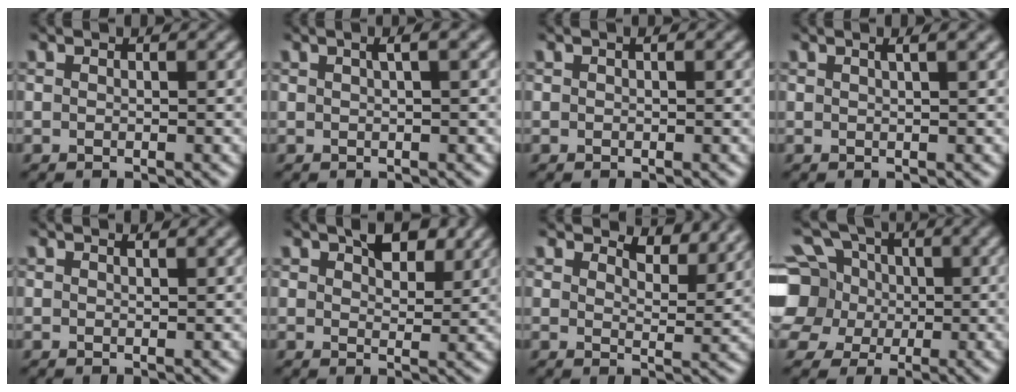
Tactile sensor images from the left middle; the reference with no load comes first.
{"total": 1.8, "force": [0.8, 0.3, 1.6], "torque": [-0.022, 0.007, 0.010]}
{"total": 0.0}
{"total": 1.9, "force": [1.0, 0.4, 1.5], "torque": [-0.017, 0.003, 0.006]}
{"total": 0.7, "force": [0.6, -0.1, 0.4], "torque": [-0.008, 0.001, 0.011]}
{"total": 4.1, "force": [2.4, 2.1, 2.6], "torque": [-0.041, -0.001, 0.036]}
{"total": 4.5, "force": [4.1, 1.1, 1.6], "torque": [-0.037, -0.004, 0.054]}
{"total": 8.8, "force": [1.0, 7.7, 4.2], "torque": [-0.095, 0.024, -0.021]}